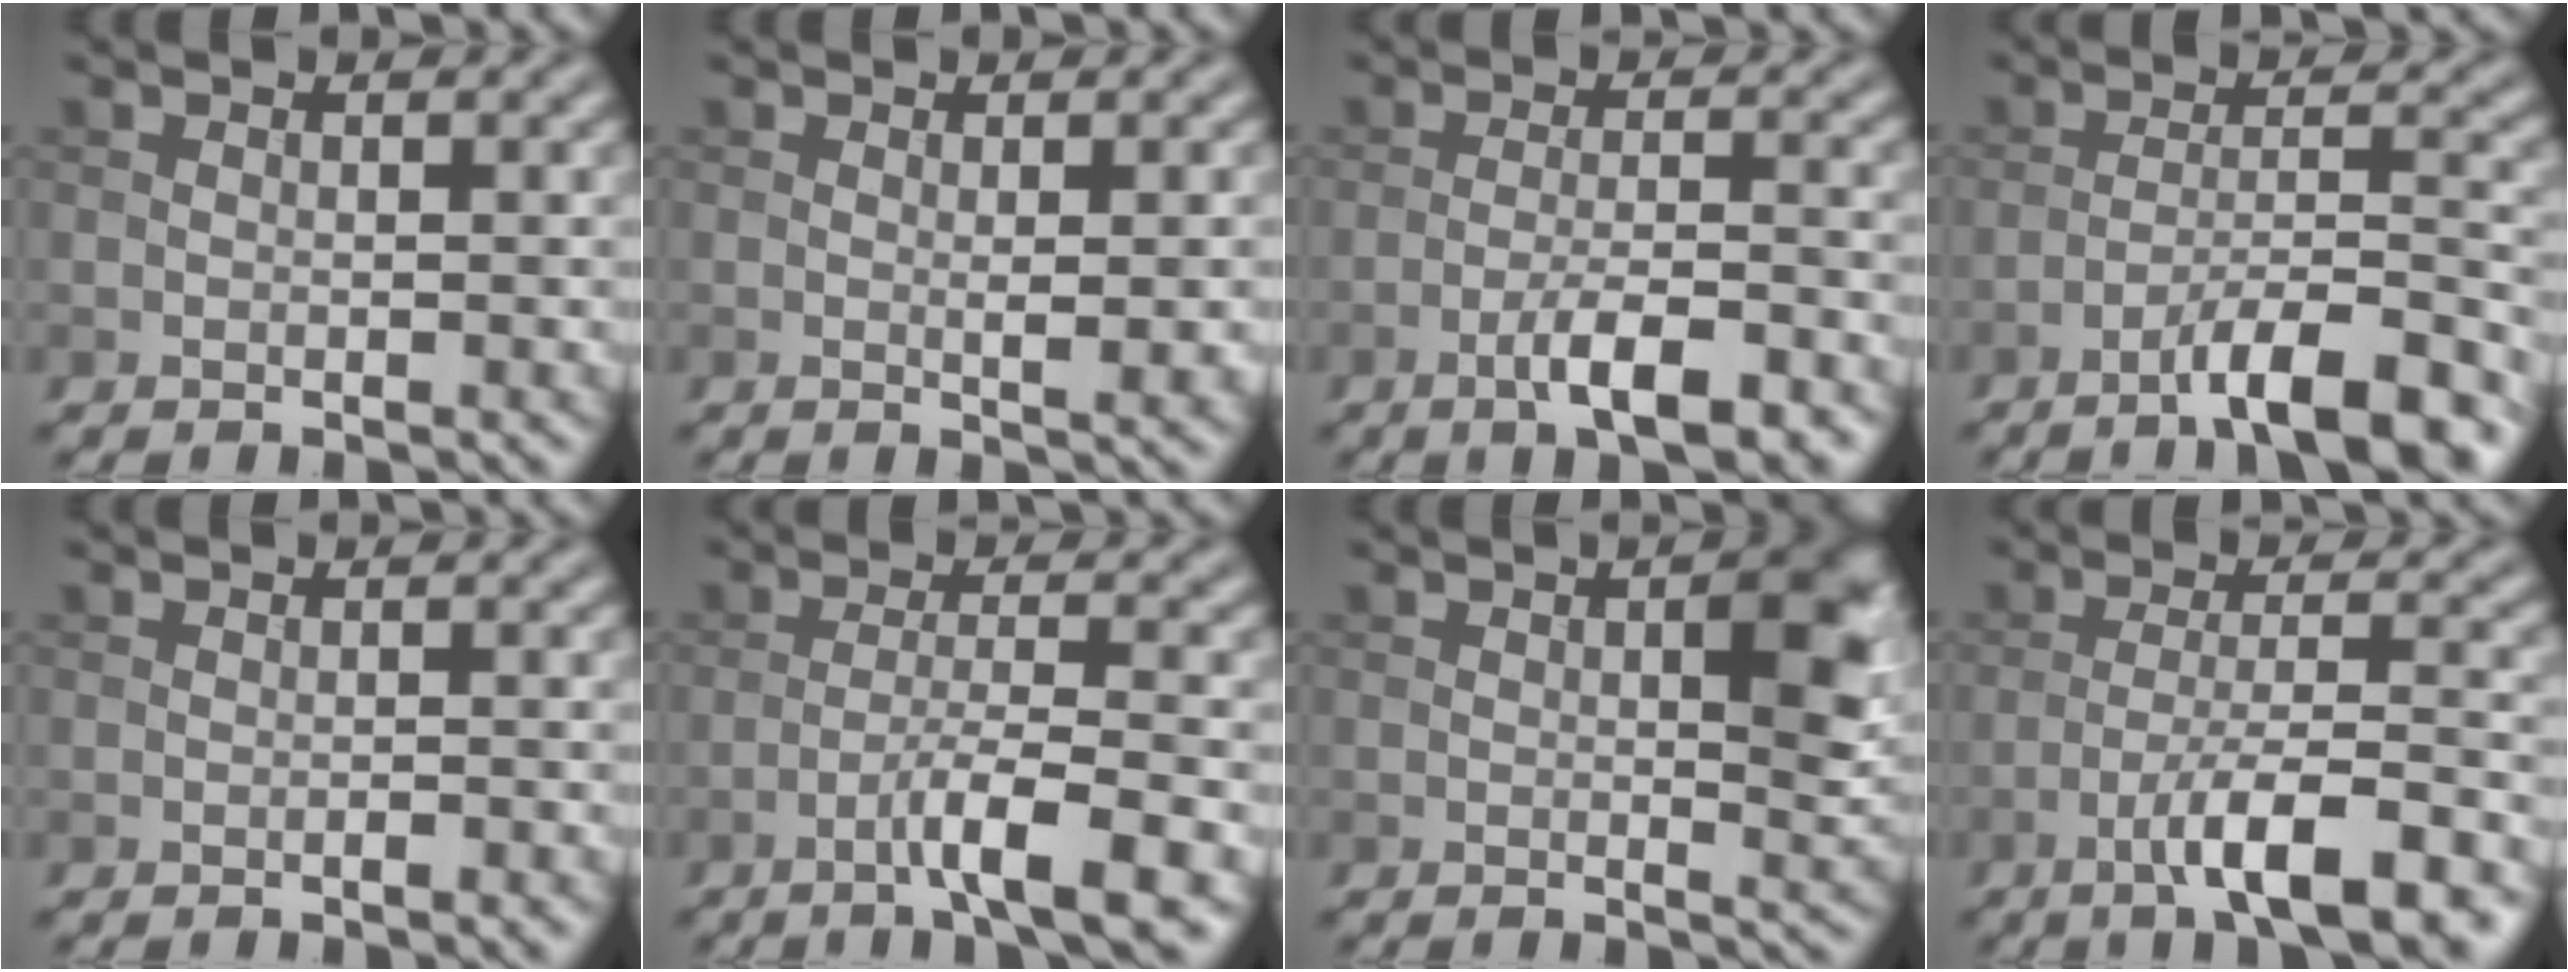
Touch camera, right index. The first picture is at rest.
{"total": 2.4, "force": [0.0, 0.5, 2.4], "torque": [-0.035, -0.005, 0.003]}
{"total": 5.5, "force": [-3.1, 1.2, 4.3], "torque": [-0.075, 0.003, -0.051]}
{"total": 8.8, "force": [-6.1, 1.5, 6.1], "torque": [-0.089, 0.018, -0.099]}
{"total": 0.8, "force": [-0.4, 0.1, 0.7], "torque": [-0.011, 0.000, -0.007]}
{"total": 5.6, "force": [-3.0, 0.6, 4.6], "torque": [-0.074, 0.007, -0.056]}
{"total": 4.8, "force": [0.7, 1.6, 4.5], "torque": [-0.060, 0.001, 0.010]}
{"total": 9.2, "force": [-5.3, 1.8, 7.2], "torque": [-0.113, 0.010, -0.086]}